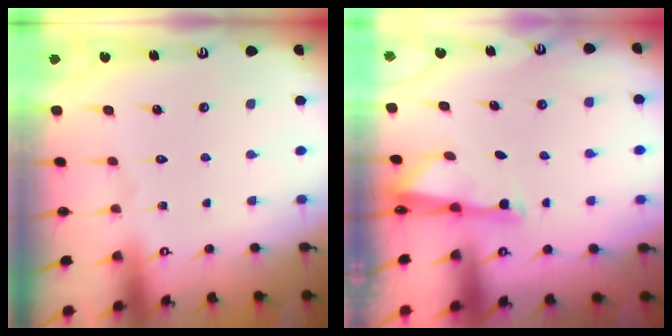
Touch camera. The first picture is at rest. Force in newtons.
{"total": 3.0, "press": 2.9, "slide": 0.5}